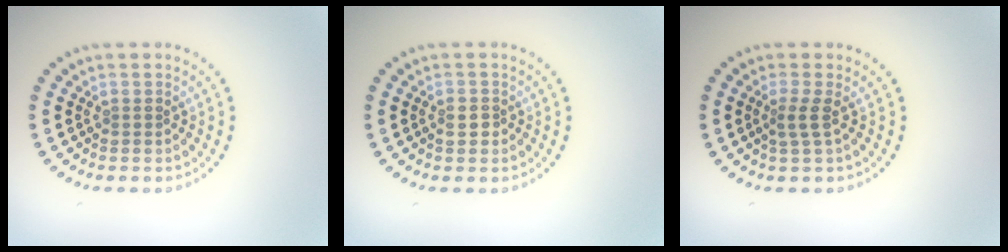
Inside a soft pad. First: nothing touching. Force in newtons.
{"total": 1.4, "press": 1.4, "slide": 0.3}
{"total": 1.7, "press": 1.1, "slide": 1.3}